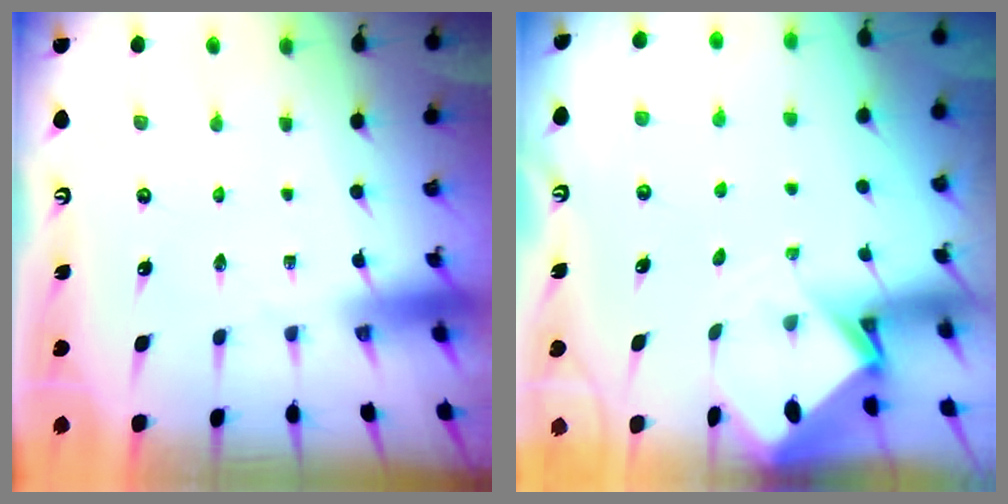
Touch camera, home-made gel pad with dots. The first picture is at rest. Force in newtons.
{"total": 3.3, "press": 3.3, "slide": 0.3}